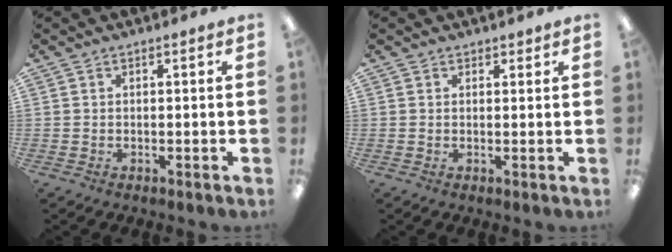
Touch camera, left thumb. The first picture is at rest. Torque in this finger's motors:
{"motor_torque": [-0.20, -0.06, -0.27, 0.09, 0.03]}